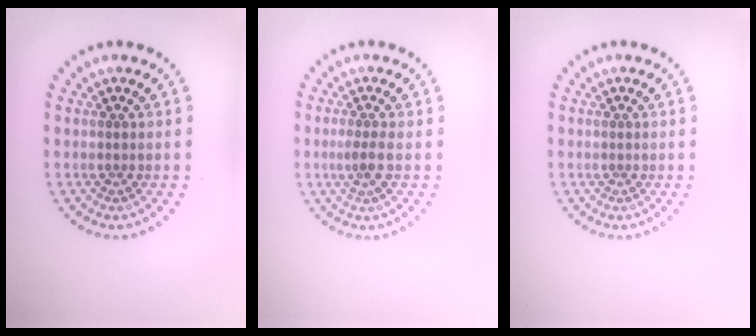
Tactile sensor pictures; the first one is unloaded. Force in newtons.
{"total": 1.7, "press": 1.2, "slide": 1.1}
{"total": 0.0}